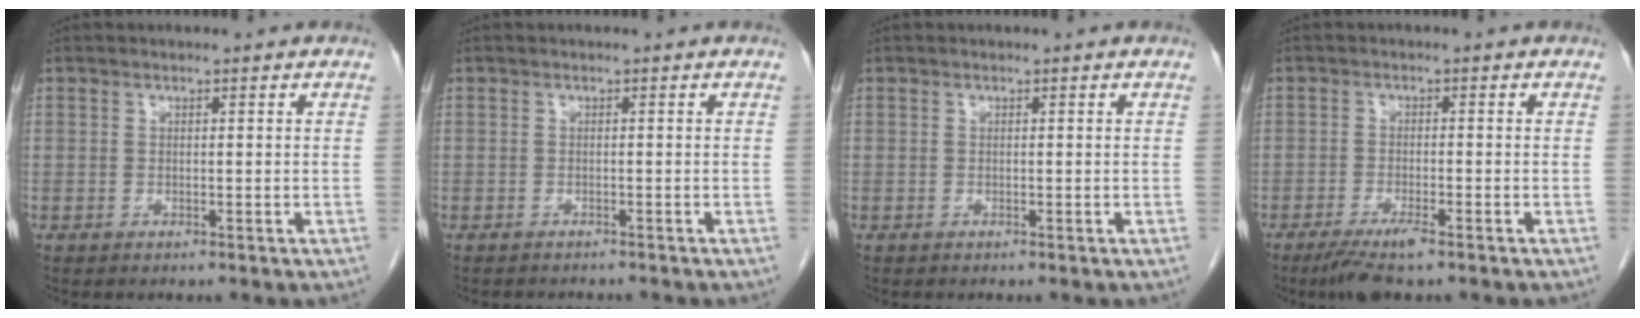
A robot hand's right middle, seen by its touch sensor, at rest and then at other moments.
{"total": 2.9, "force": [-2.7, 0.6, 0.7], "torque": [-0.007, -0.003, -0.032]}
{"total": 0.0}
{"total": 4.7, "force": [-3.2, 0.5, 3.5], "torque": [-0.067, -0.012, -0.056]}